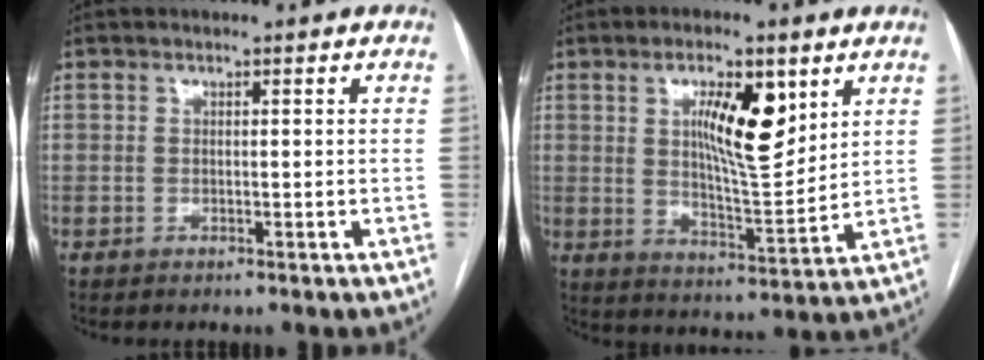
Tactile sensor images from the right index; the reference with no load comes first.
{"total": 10.8, "force": [4.3, 2.8, 9.5], "torque": [-0.160, -0.002, 0.077]}